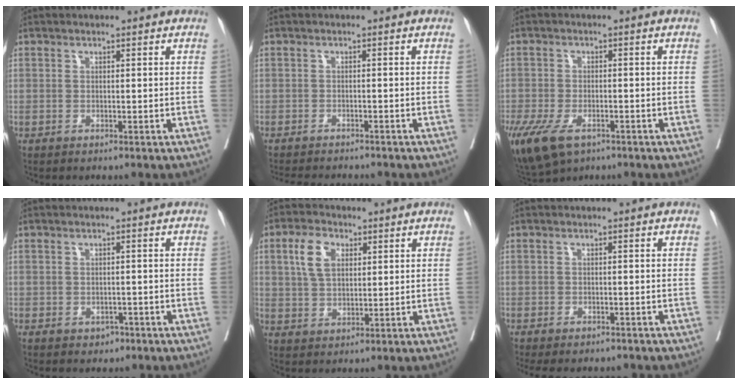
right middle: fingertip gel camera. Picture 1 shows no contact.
{"total": 7.8, "force": [-7.2, 1.2, 2.7], "torque": [-0.031, -0.004, -0.095]}
{"total": 11.6, "force": [-6.9, 5.7, 7.3], "torque": [-0.163, -0.017, -0.108]}
{"total": 1.8, "force": [-0.9, 1.4, 0.8], "torque": [-0.008, 0.003, -0.005]}
{"total": 6.4, "force": [2.2, 3.7, 4.7], "torque": [-0.101, 0.010, 0.045]}
{"total": 5.0, "force": [-4.3, 1.6, 1.9], "torque": [-0.016, 0.002, -0.054]}